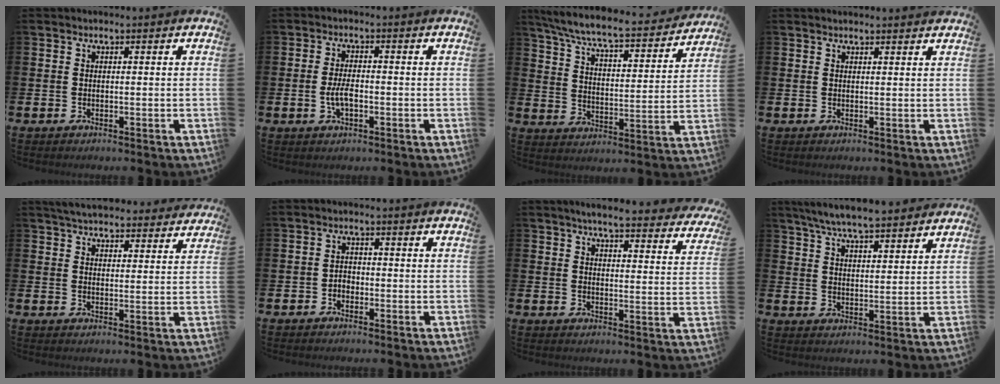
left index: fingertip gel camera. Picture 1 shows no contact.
{"total": 3.4, "force": [-0.7, 1.5, 2.9], "torque": [-0.048, 0.001, -0.014]}
{"total": 7.4, "force": [6.7, 0.9, 3.1], "torque": [-0.088, -0.049, 0.110]}
{"total": 1.2, "force": [1.2, 0.0, 0.2], "torque": [0.009, -0.006, 0.019]}
{"total": 5.2, "force": [5.0, 1.0, 0.7], "torque": [-0.026, -0.029, 0.090]}
{"total": 1.5, "force": [-0.8, 1.1, 0.5], "torque": [-0.007, 0.001, -0.018]}
{"total": 5.1, "force": [4.8, 0.3, 1.8], "torque": [-0.037, -0.032, 0.078]}
{"total": 6.8, "force": [6.5, 0.5, 2.1], "torque": [-0.062, -0.029, 0.117]}